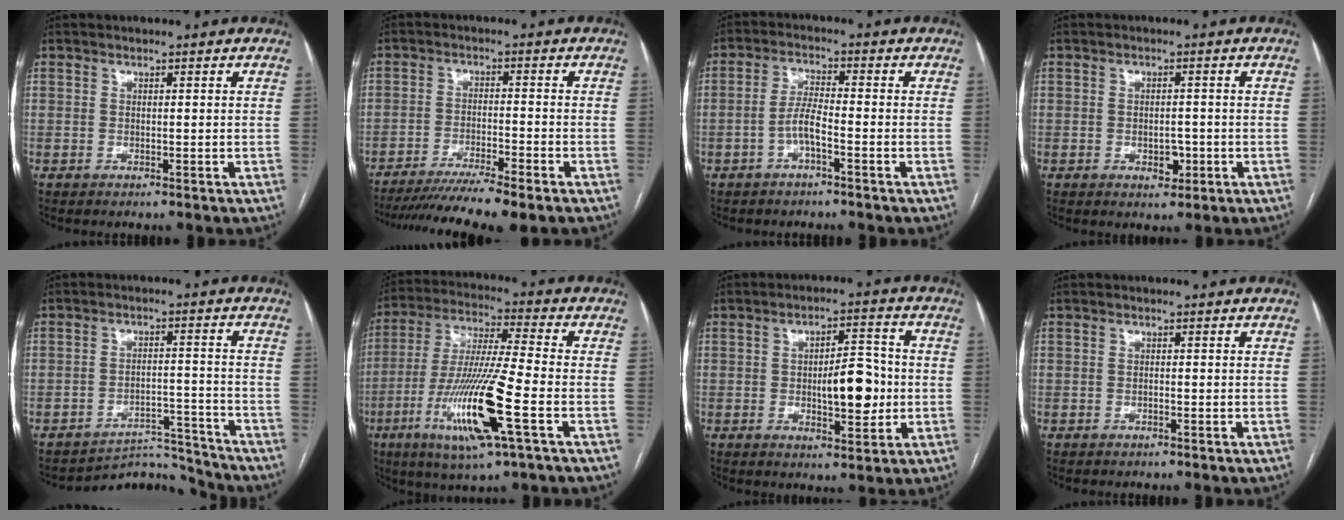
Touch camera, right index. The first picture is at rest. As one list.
[{"total": 11.4, "force": [-9.5, -0.4, 6.3], "torque": [-0.087, -0.025, -0.149]}, {"total": 3.9, "force": [-1.8, 0.5, 3.4], "torque": [-0.069, 0.010, -0.038]}, {"total": 2.8, "force": [-0.9, 1.7, 2.1], "torque": [-0.030, 0.002, -0.007]}, {"total": 7.3, "force": [-6.9, 0.5, -2.2], "torque": [0.045, 0.034, -0.102]}, {"total": 16.8, "force": [-6.0, 0.5, 15.6], "torque": [-0.319, -0.023, -0.111]}, {"total": 8.9, "force": [-0.9, 3.1, 8.3], "torque": [-0.124, 0.009, -0.007]}, {"total": 0.0}]